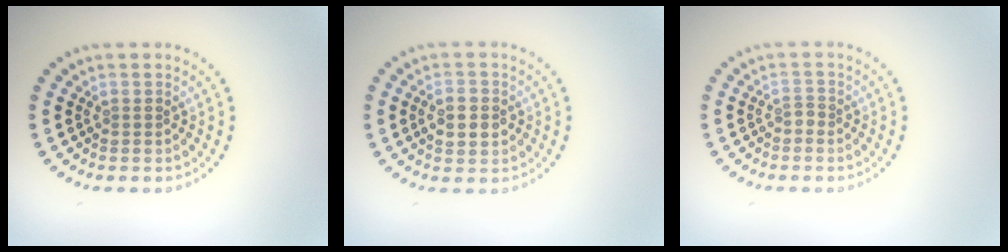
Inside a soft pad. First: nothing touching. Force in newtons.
{"total": 3.0, "press": 3.0, "slide": 0.0}
{"total": 0.9, "press": 0.6, "slide": 0.7}